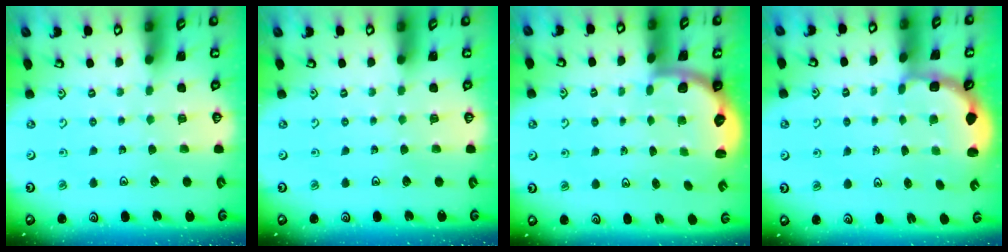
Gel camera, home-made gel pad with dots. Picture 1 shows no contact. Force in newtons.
{"total": 0.0}
{"total": 2.5, "press": 2.2, "slide": 1.3}
{"total": 2.7, "press": 2.3, "slide": 1.4}